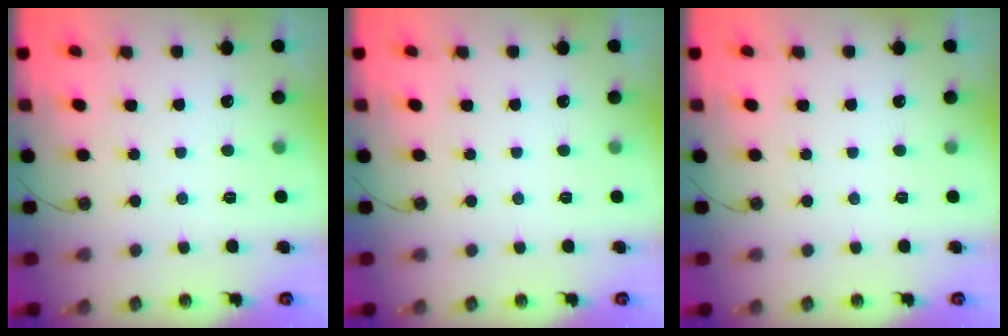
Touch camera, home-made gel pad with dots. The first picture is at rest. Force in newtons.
{"total": 0.0}
{"total": 0.0}